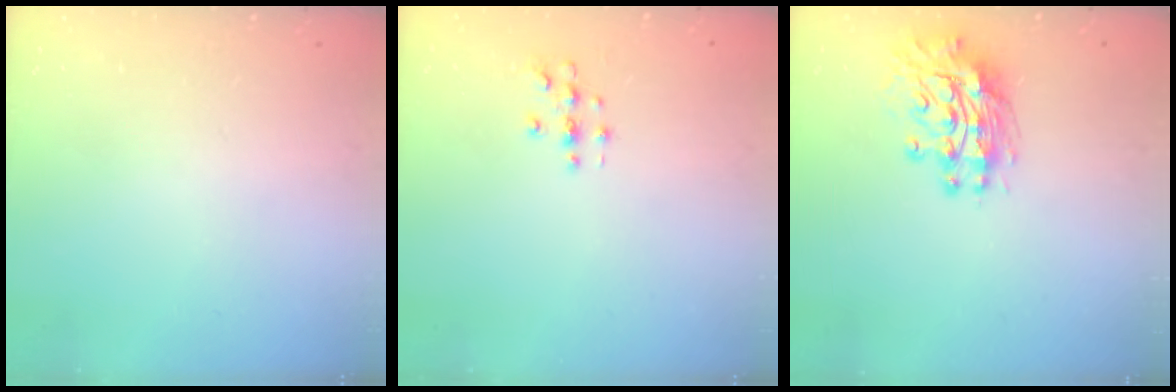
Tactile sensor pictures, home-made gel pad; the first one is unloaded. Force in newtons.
{"total": 2.9, "press": 2.9, "slide": 0.3}
{"total": 12.5, "press": 12.4, "slide": 1.0}